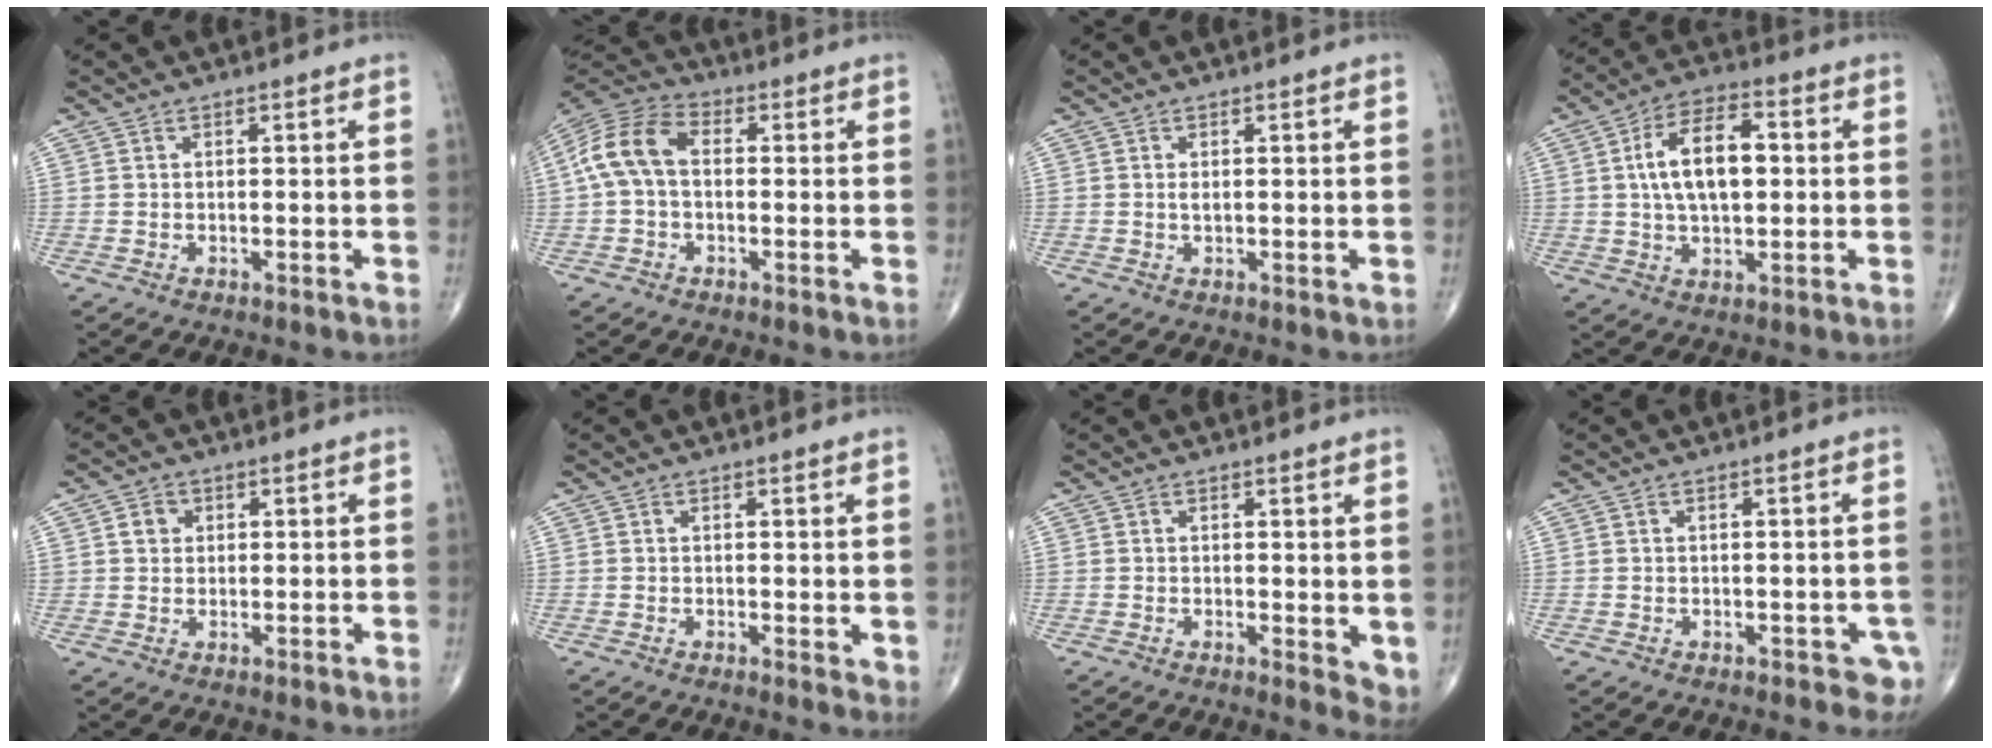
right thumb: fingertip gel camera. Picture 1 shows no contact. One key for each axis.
{"total": 10.7, "fx": 0.4, "fy": 6.9, "fz": 8.1, "tx": -0.164, "ty": 0.032, "tz": -0.003}
{"total": 1.2, "fx": 0.2, "fy": 0.5, "fz": 1.1, "tx": -0.022, "ty": -0.003, "tz": 0.003}
{"total": 12.4, "fx": 1.4, "fy": 6.4, "fz": 10.5, "tx": -0.173, "ty": 0.016, "tz": 0.021}
{"total": 2.8, "fx": 0.8, "fy": 2.5, "fz": 1.1, "tx": -0.004, "ty": 0.000, "tz": 0.010}
{"total": 2.1, "fx": 0.3, "fy": 0.8, "fz": 1.9, "tx": -0.030, "ty": -0.009, "tz": 0.000}
{"total": 4.0, "fx": 0.3, "fy": 1.6, "fz": 3.7, "tx": -0.045, "ty": -0.013, "tz": 0.003}
{"total": 3.5, "fx": -1.5, "fy": 1.9, "fz": 2.5, "tx": -0.010, "ty": 0.004, "tz": -0.017}